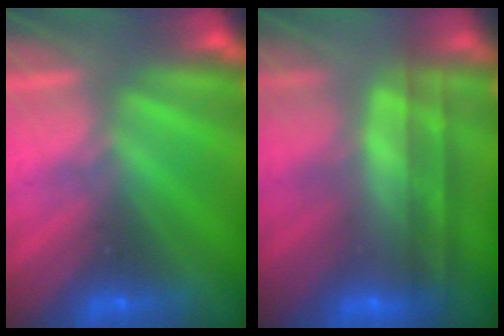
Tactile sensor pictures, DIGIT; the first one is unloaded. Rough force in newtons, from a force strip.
{"total": 7.6}